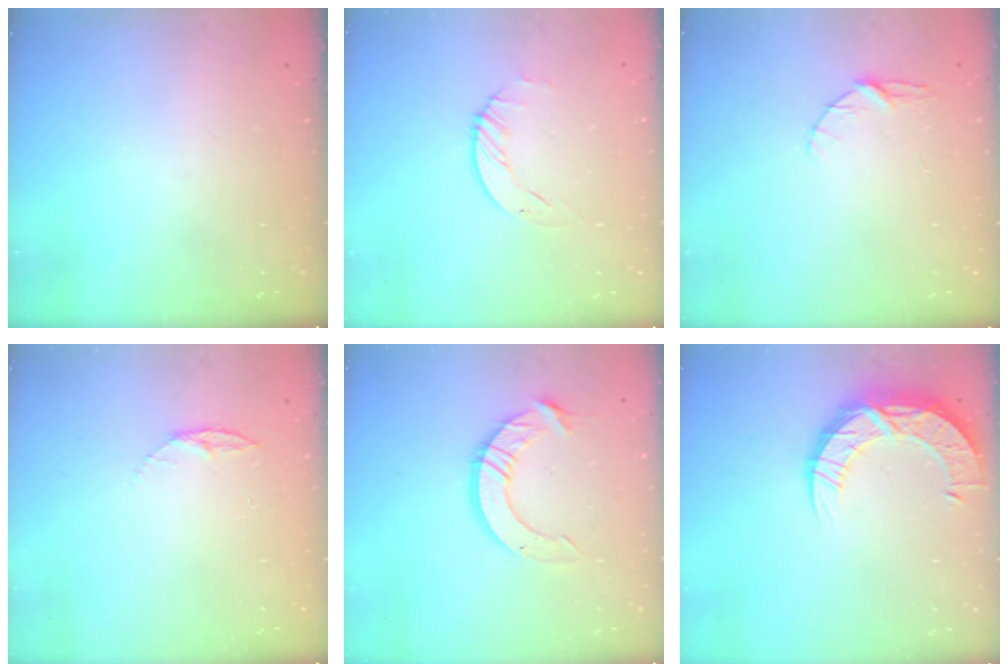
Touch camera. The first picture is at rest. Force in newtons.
{"total": 2.3, "press": 2.3, "slide": 0.3}
{"total": 4.0, "press": 3.9, "slide": 0.4}
{"total": 4.4, "press": 4.4, "slide": 0.5}
{"total": 12.6, "press": 12.6, "slide": 1.3}
{"total": 12.8, "press": 12.8, "slide": 0.9}